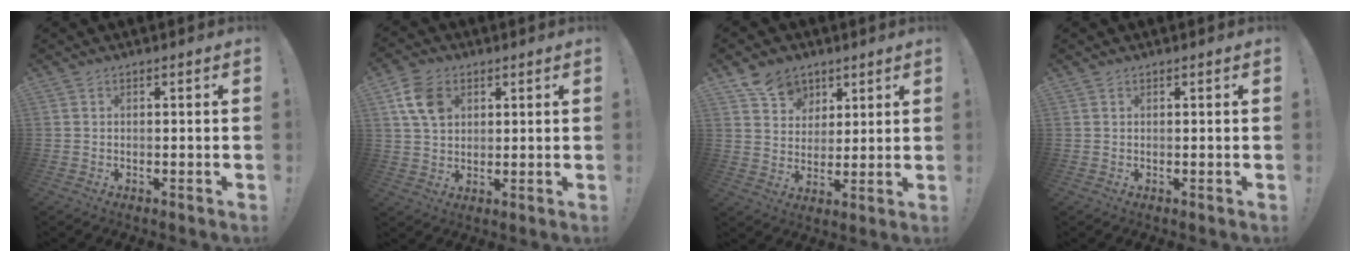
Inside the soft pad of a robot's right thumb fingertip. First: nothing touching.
{"total": 9.4, "force": [3.4, 6.9, 5.5], "torque": [-0.099, 0.000, 0.070]}
{"total": 10.3, "force": [6.1, 7.9, 2.4], "torque": [-0.026, -0.039, 0.120]}
{"total": 0.0}